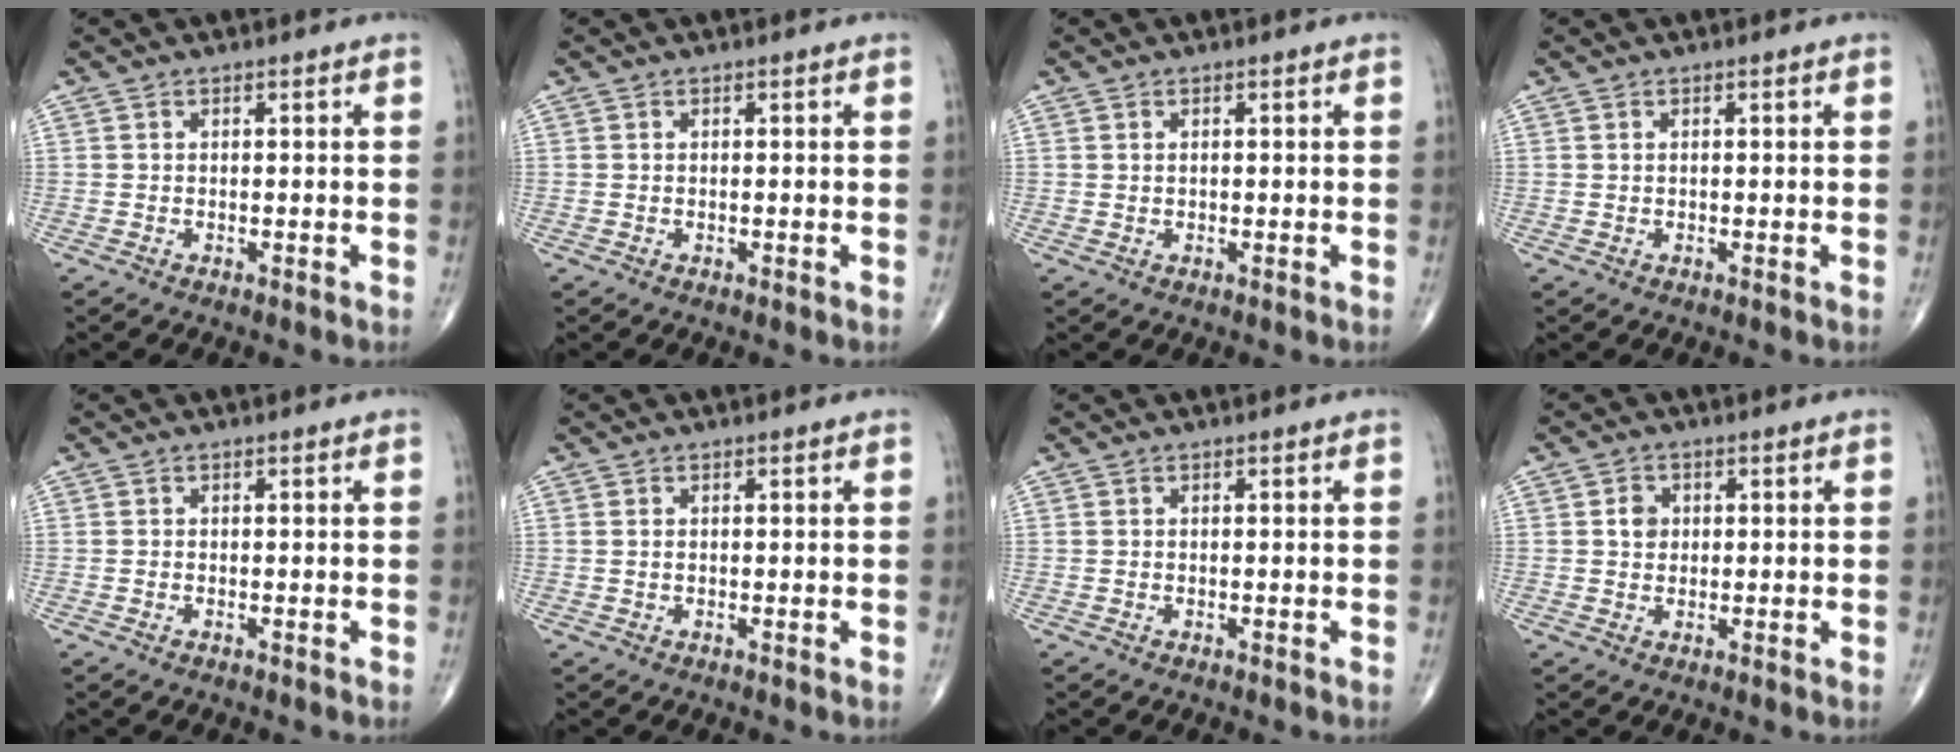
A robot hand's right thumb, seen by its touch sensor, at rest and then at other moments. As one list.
[{"total": 0.0}, {"total": 0.6, "force": [0.2, 0.4, 0.5], "torque": [-0.009, 0.001, 0.006]}, {"total": 0.0}, {"total": 0.0}, {"total": 0.6, "force": [0.2, 0.4, 0.4], "torque": [-0.012, 0.002, 0.005]}, {"total": 0.0}, {"total": 2.9, "force": [0.5, 2.4, 1.4], "torque": [-0.009, 0.002, 0.007]}]